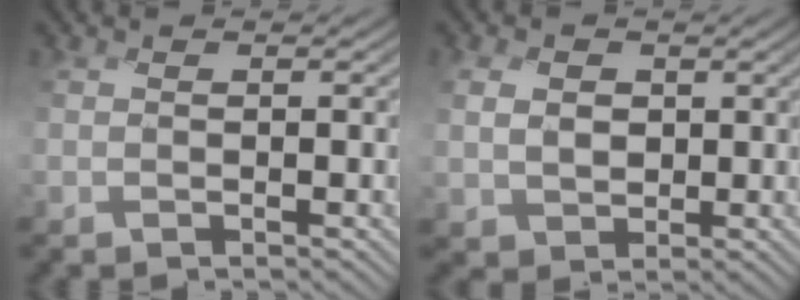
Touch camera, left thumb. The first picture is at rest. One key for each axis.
{"total": 3.5, "fx": 0.2, "fy": 3.2, "fz": 1.5, "tx": -0.055, "ty": -0.005, "tz": 0.000}